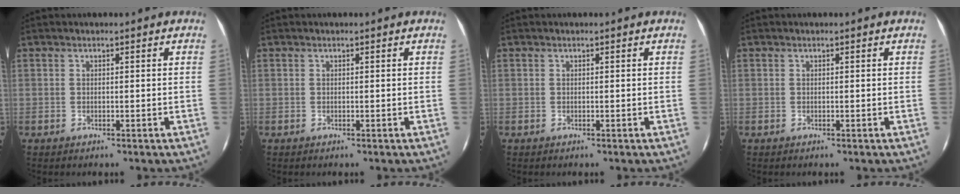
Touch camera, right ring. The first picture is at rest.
{"total": 0.0}
{"total": 0.0}
{"total": 0.0}